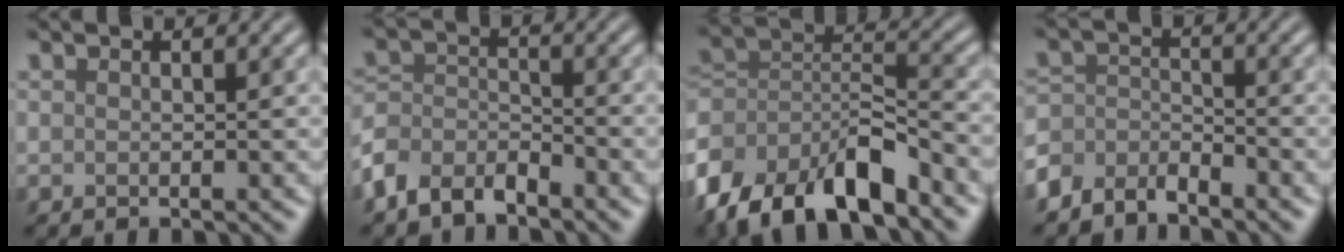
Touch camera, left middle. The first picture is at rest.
{"total": 4.8, "force": [-3.8, 2.4, 1.7], "torque": [-0.033, -0.002, -0.086]}
{"total": 11.2, "force": [-7.4, 5.1, 6.8], "torque": [-0.129, 0.005, -0.146]}
{"total": 3.5, "force": [-3.1, 1.4, 0.8], "torque": [-0.015, 0.002, -0.072]}